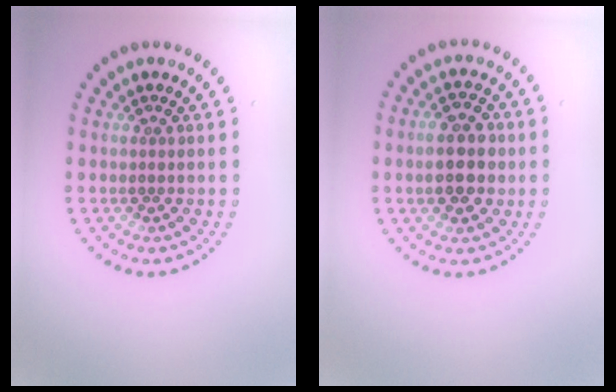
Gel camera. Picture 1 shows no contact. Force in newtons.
{"total": 5.0, "press": 5.0, "slide": 0.3}